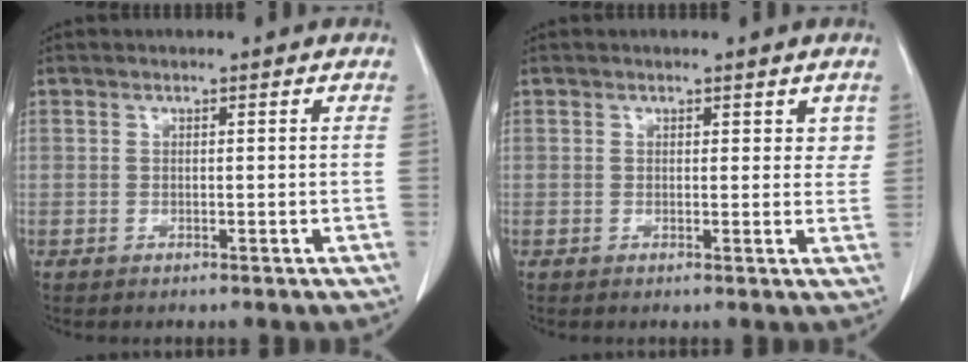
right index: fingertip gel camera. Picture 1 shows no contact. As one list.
[{"total": 2.2, "force": [1.3, 1.4, 1.0], "torque": [0.001, -0.003, 0.013]}]